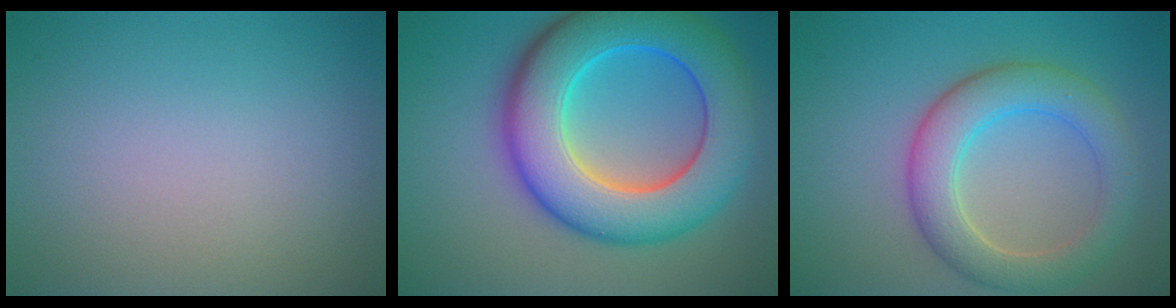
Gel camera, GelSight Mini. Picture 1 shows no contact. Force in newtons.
{"total": 11.8, "press": 11.8, "slide": 0.2}
{"total": 5.7, "press": 5.7, "slide": 0.4}